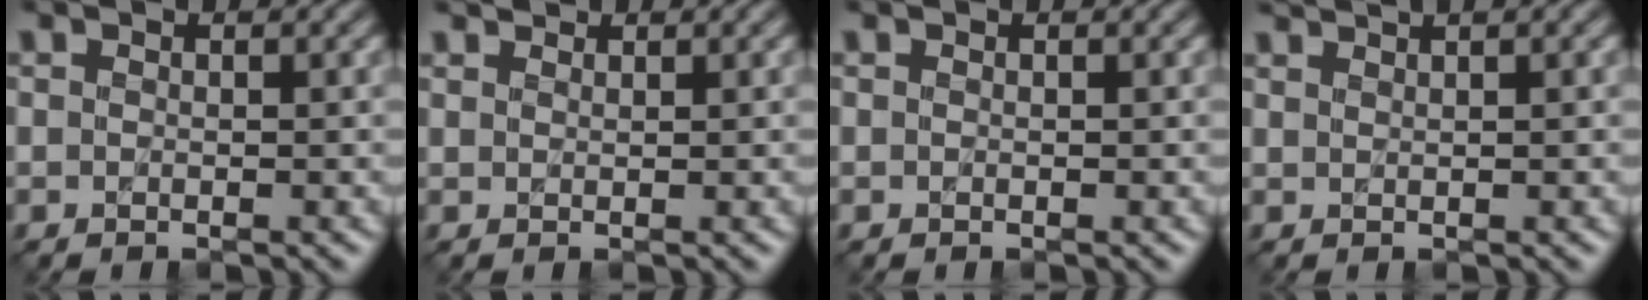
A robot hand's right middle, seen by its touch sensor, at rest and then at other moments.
{"total": 1.3, "force": [1.3, 0.0, -0.2], "torque": [-0.002, -0.001, 0.015]}
{"total": 0.0}
{"total": 2.8, "force": [2.4, 0.5, 1.4], "torque": [-0.014, 0.011, 0.016]}